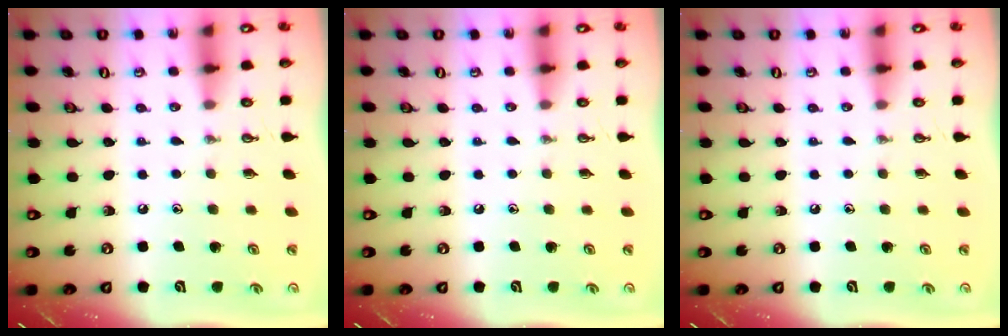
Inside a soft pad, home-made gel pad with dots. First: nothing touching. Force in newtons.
{"total": 0.0}
{"total": 0.0}